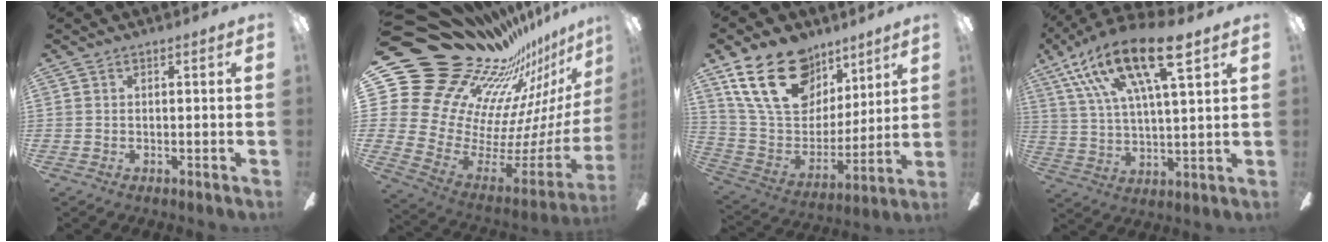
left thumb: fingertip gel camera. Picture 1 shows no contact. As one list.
[{"total": 28.5, "force": [19.7, 15.9, 13.0], "torque": [-0.197, -0.224, 0.429]}, {"total": 24.0, "force": [14.1, 14.7, 12.6], "torque": [-0.239, -0.068, 0.258]}, {"total": 19.4, "force": [11.7, 5.6, 14.4], "torque": [-0.274, -0.053, 0.188]}]